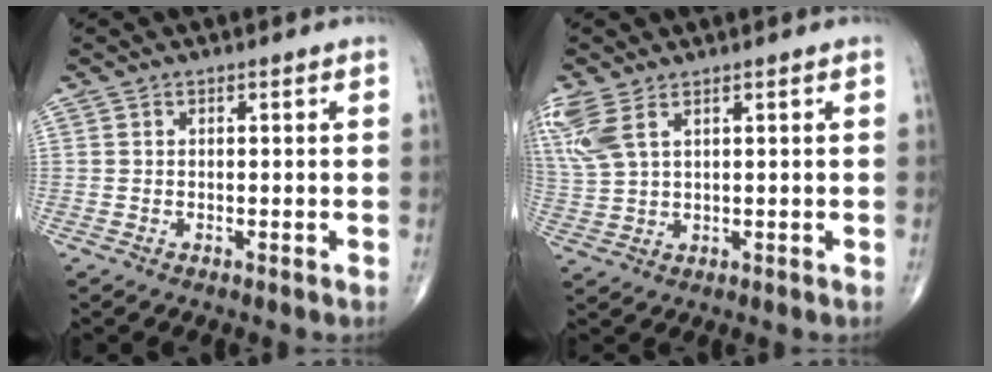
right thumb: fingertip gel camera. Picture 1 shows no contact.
{"total": 7.7, "force": [4.0, 3.4, 5.7], "torque": [-0.155, 0.001, 0.093]}